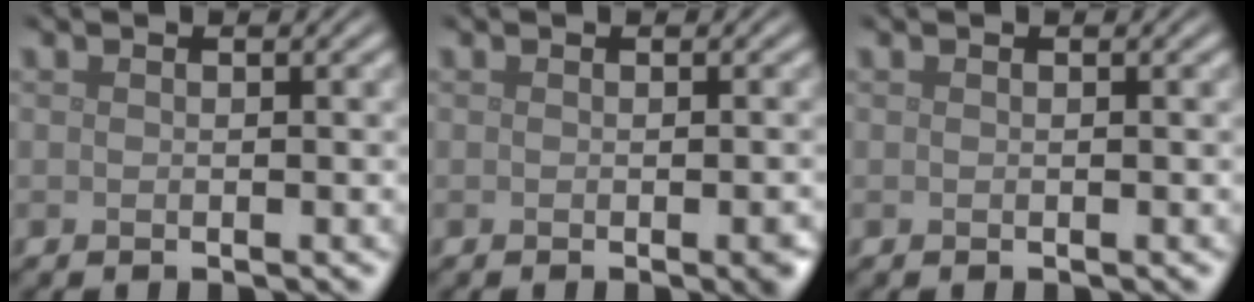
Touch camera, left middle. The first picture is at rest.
{"total": 1.7, "force": [-0.5, 0.4, 1.6], "torque": [-0.011, -0.001, -0.005]}
{"total": 0.0}